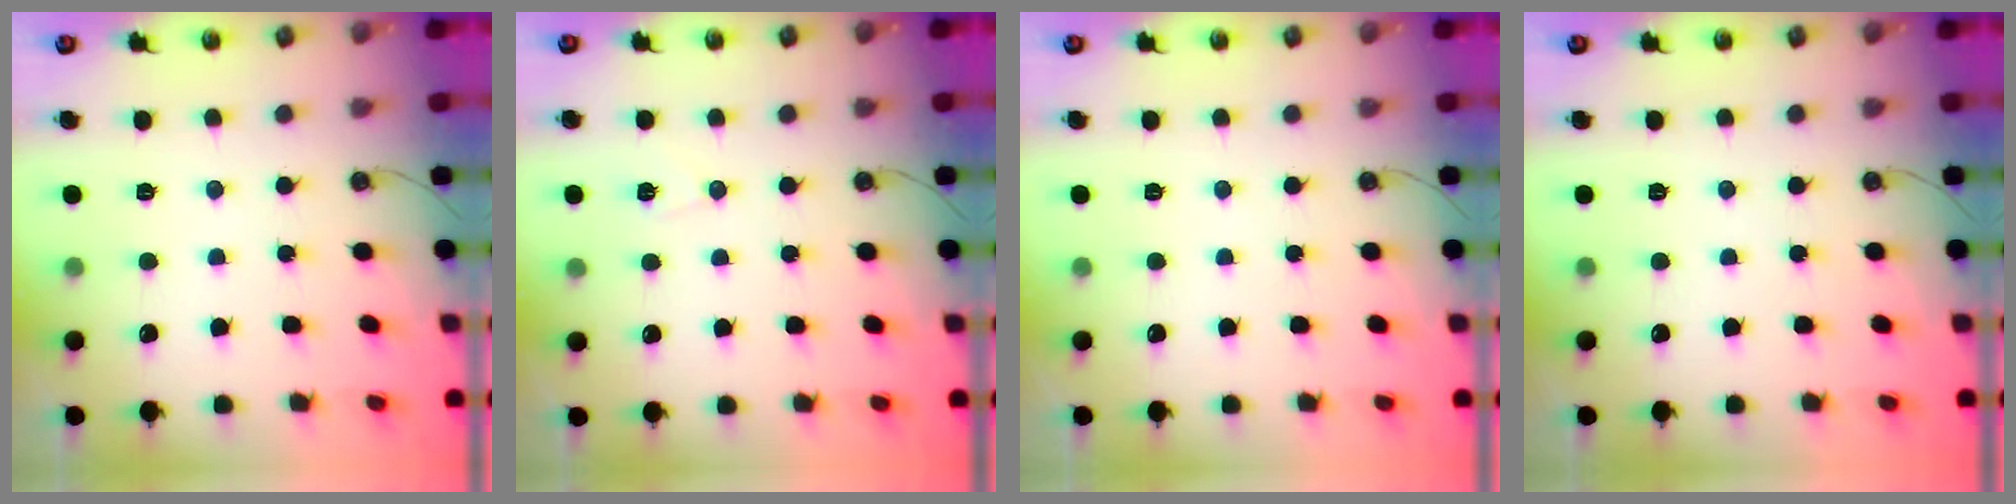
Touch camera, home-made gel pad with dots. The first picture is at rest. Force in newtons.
{"total": 6.0, "press": 5.9, "slide": 0.7}
{"total": 0.0}
{"total": 0.0}